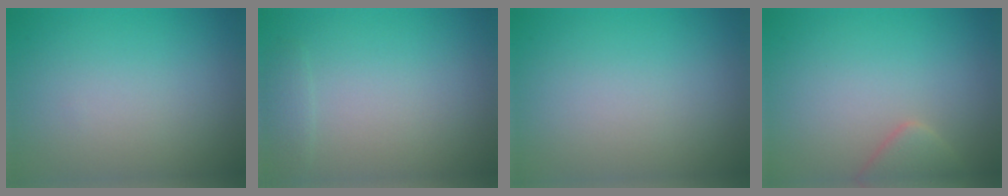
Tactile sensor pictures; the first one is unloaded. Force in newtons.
{"total": 1.0, "press": 1.0, "slide": 0.1}
{"total": 0.0}
{"total": 2.3, "press": 2.3, "slide": 0.2}